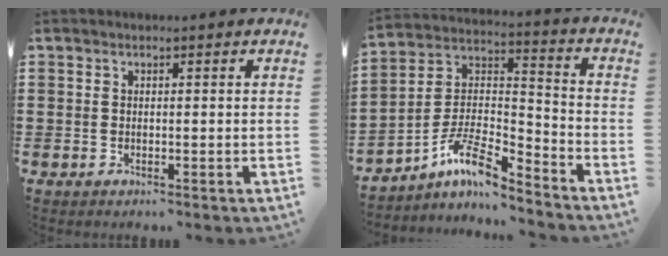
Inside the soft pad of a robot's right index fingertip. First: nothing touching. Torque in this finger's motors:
{"motor_torque": [-0.23, 0.24, 0.07, -0.06]}